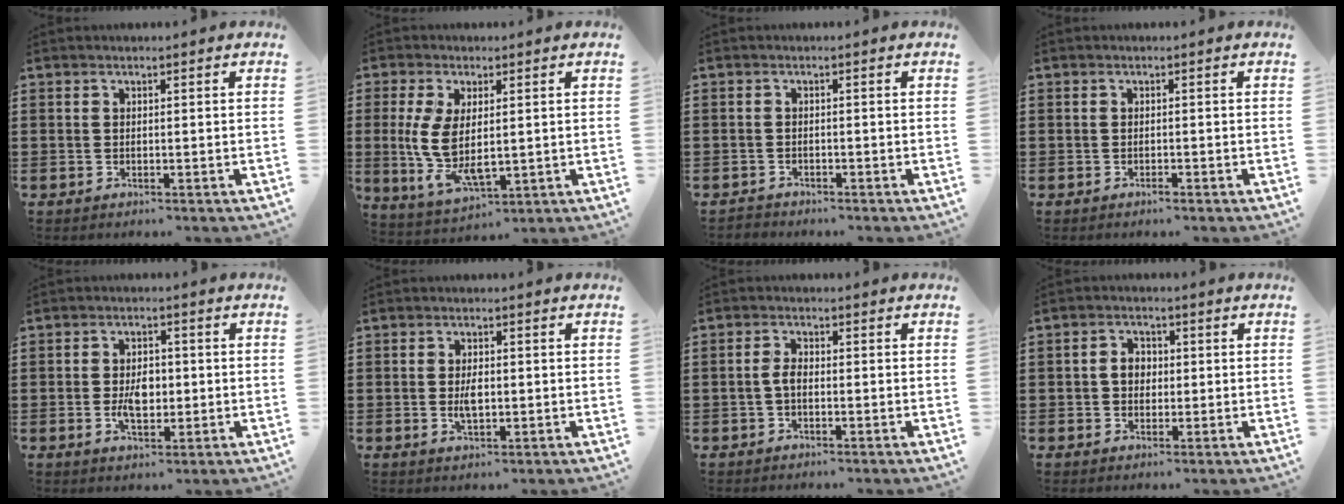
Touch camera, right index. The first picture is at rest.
{"total": 8.6, "force": [0.4, 4.0, 7.7], "torque": [-0.175, -0.008, 0.007]}
{"total": 1.1, "force": [-1.1, 0.2, -0.1], "torque": [-0.003, 0.001, -0.023]}
{"total": 0.6, "force": [-0.5, 0.0, 0.2], "torque": [-0.006, -0.003, -0.010]}
{"total": 4.6, "force": [-0.5, 2.8, 3.6], "torque": [-0.069, 0.001, -0.014]}
{"total": 3.0, "force": [-0.2, 1.5, 2.7], "torque": [-0.050, 0.003, -0.004]}
{"total": 2.2, "force": [-0.6, 0.9, 1.9], "torque": [-0.052, -0.003, -0.015]}
{"total": 2.9, "force": [-0.1, 2.3, 1.8], "torque": [-0.040, 0.009, -0.004]}